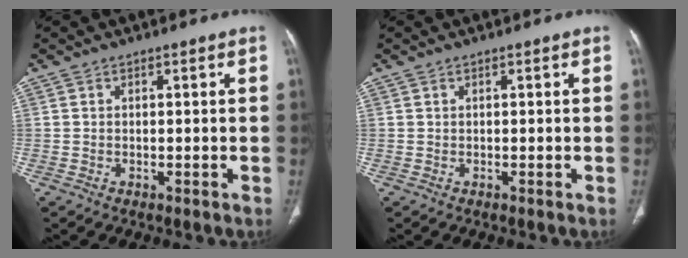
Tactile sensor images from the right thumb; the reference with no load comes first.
{"total": 0.0}